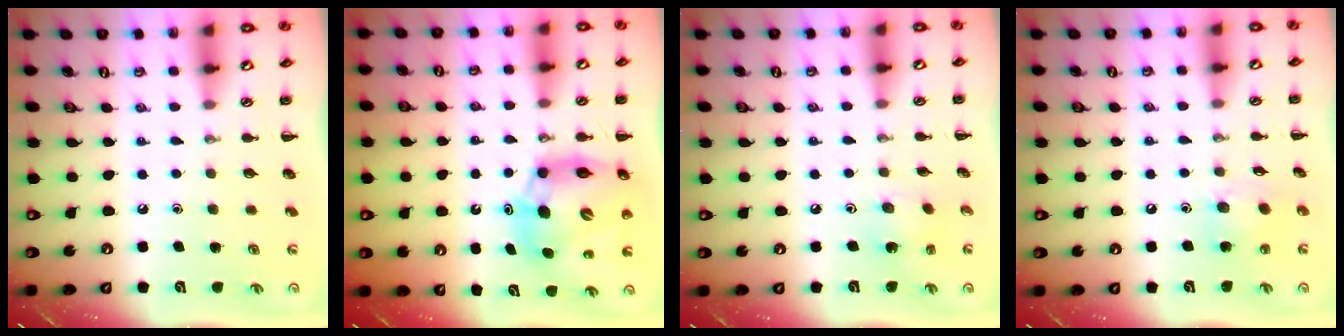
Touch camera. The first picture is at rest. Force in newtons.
{"total": 12.9, "press": 12.4, "slide": 3.6}
{"total": 1.8, "press": 1.7, "slide": 0.5}
{"total": 9.6, "press": 9.4, "slide": 2.1}